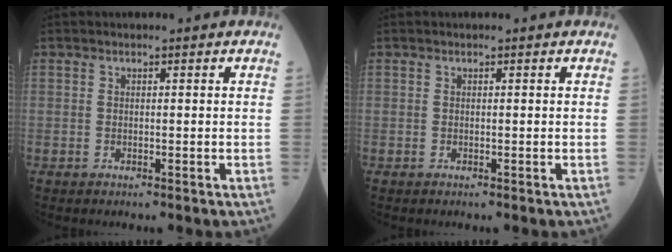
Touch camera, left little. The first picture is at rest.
{"total": 0.0}